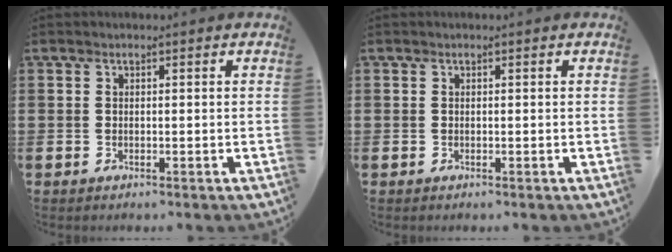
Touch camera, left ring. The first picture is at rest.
{"total": 0.0}